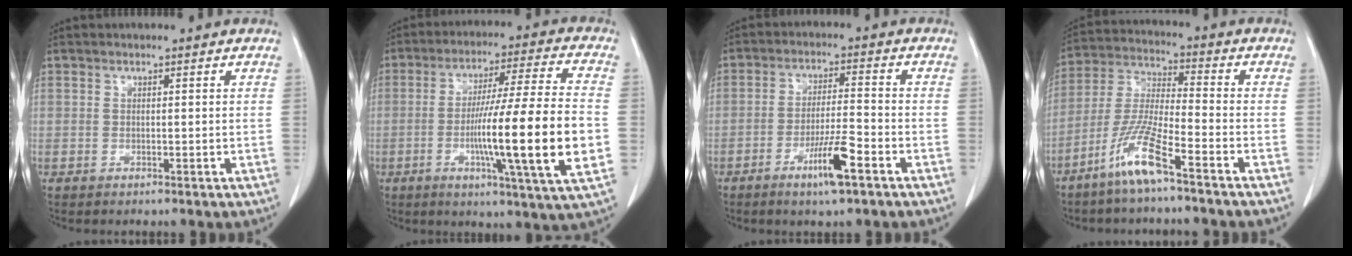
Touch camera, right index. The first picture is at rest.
{"total": 18.5, "force": [-3.6, -0.7, 18.2], "torque": [-0.283, -0.007, -0.062]}
{"total": 7.2, "force": [-4.0, 0.3, 5.9], "torque": [-0.108, -0.007, -0.070]}
{"total": 9.9, "force": [-6.4, 0.2, 7.6], "torque": [-0.166, -0.017, -0.131]}